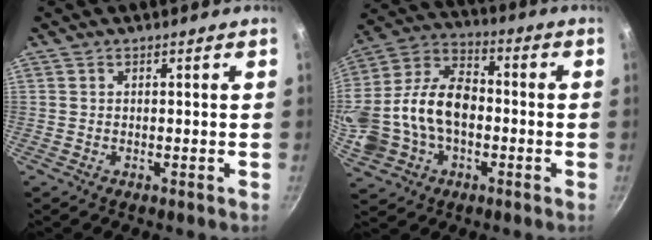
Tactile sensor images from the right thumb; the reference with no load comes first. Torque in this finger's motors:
{"motor_torque": [2.61, 2.40, 1.21, -1.24, 0.20]}